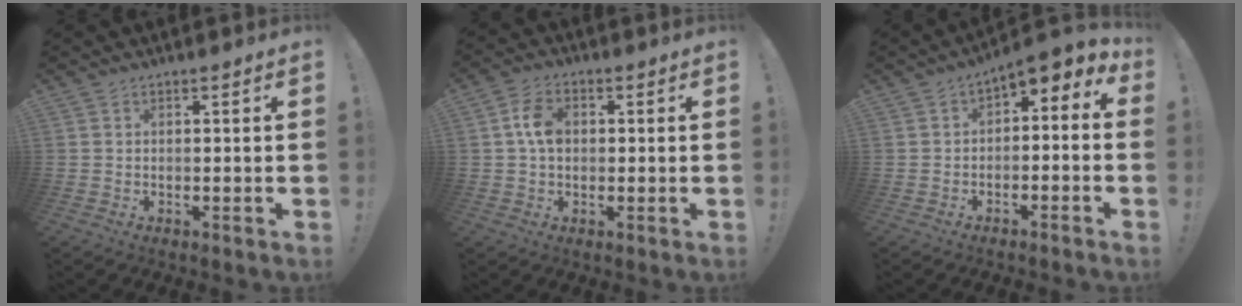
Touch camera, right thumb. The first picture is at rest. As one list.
[{"total": 7.4, "force": [0.7, 5.1, 5.2], "torque": [-0.085, 0.009, 0.013]}, {"total": 2.9, "force": [-0.1, 1.7, 2.4], "torque": [-0.037, -0.002, -0.001]}]